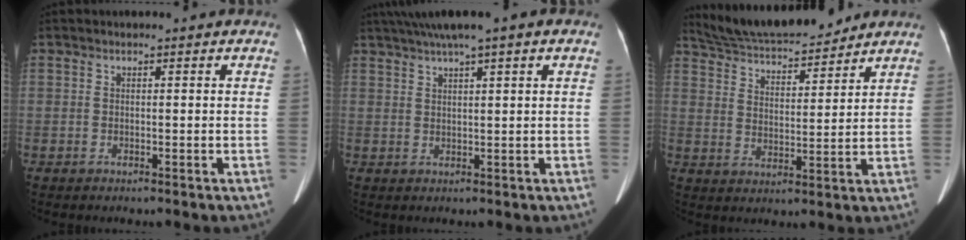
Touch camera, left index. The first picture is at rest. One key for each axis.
{"total": 8.0, "fx": 5.3, "fy": 0.0, "fz": 6.0, "tx": -0.103, "ty": 0.041, "tz": 0.085}
{"total": 14.0, "fx": 12.9, "fy": 2.1, "fz": 5.0, "tx": -0.091, "ty": 0.013, "tz": 0.216}